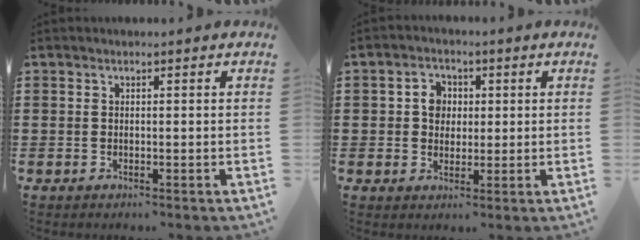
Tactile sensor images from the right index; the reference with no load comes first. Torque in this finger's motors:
{"motor_torque": [0.07, 0.04, 0.09, 0.03]}